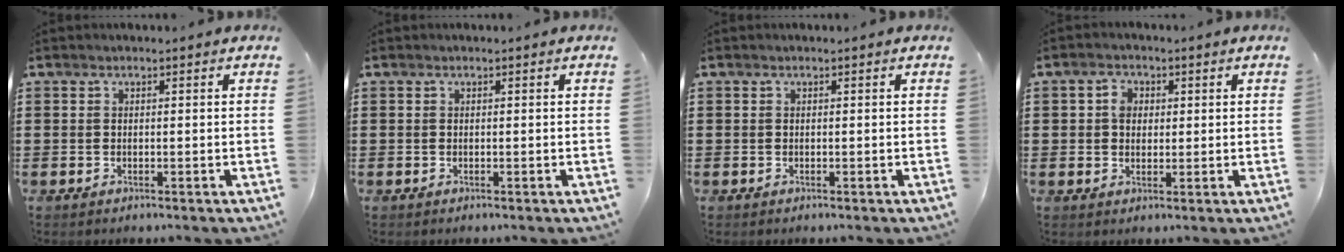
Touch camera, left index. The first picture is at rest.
{"total": 0.0}
{"total": 0.0}
{"total": 2.8, "force": [0.7, 2.3, 1.6], "torque": [-0.030, 0.009, 0.008]}